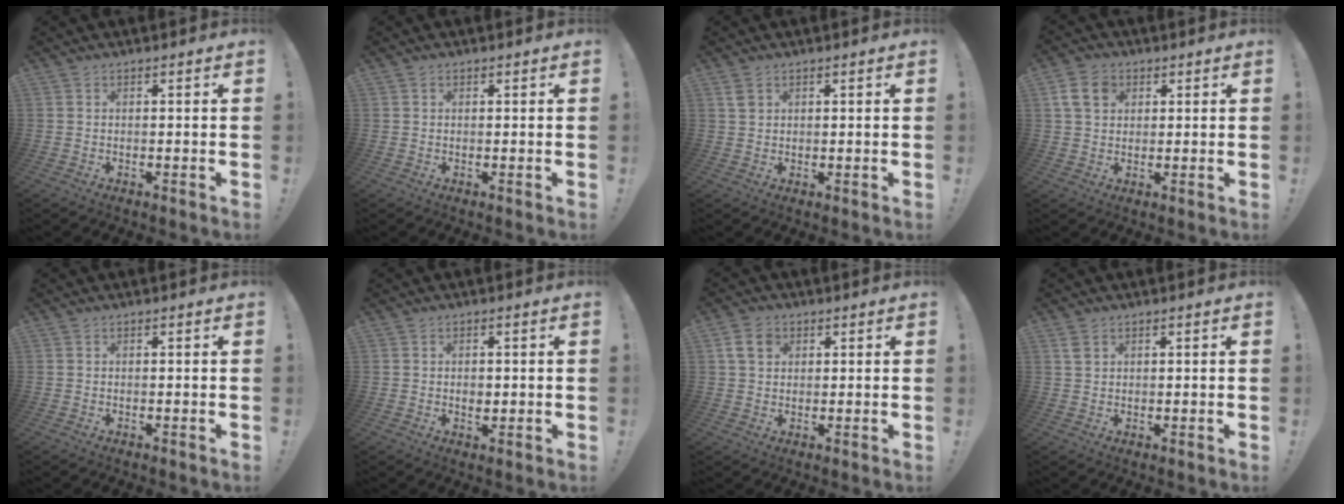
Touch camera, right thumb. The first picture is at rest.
{"total": 0.0}
{"total": 2.3, "force": [1.3, 1.6, 1.0], "torque": [-0.007, -0.003, 0.023]}
{"total": 8.4, "force": [3.2, 6.3, 4.5], "torque": [-0.083, -0.003, 0.065]}
{"total": 0.0}
{"total": 1.8, "force": [-0.2, 1.4, 1.1], "torque": [-0.006, -0.001, -0.007]}
{"total": 6.2, "force": [2.5, 4.6, 3.2], "torque": [-0.057, 0.004, 0.050]}
{"total": 2.4, "force": [1.4, 1.5, 1.2], "torque": [-0.011, -0.004, 0.025]}